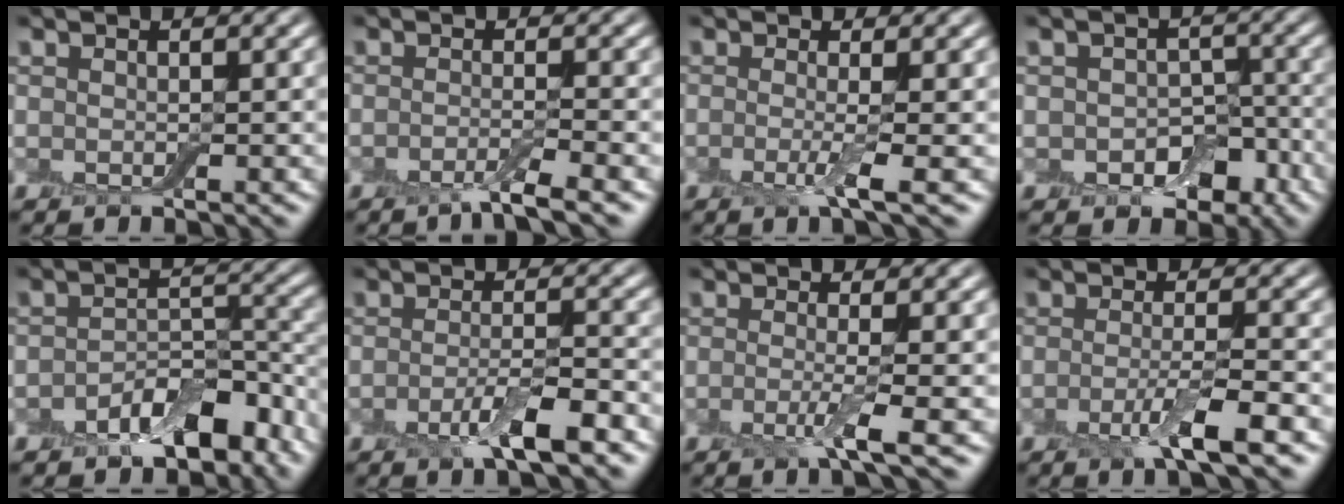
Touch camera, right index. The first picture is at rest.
{"total": 2.8, "force": [-1.7, 0.4, 2.3], "torque": [-0.030, -0.003, -0.041]}
{"total": 2.7, "force": [-0.5, 0.5, 2.6], "torque": [-0.049, -0.010, -0.014]}
{"total": 4.9, "force": [-1.9, 3.5, 2.8], "torque": [-0.032, -0.010, -0.031]}
{"total": 6.3, "force": [-3.5, 3.2, 4.1], "torque": [-0.059, 0.002, -0.066]}
{"total": 4.1, "force": [-2.0, 1.0, 3.4], "torque": [-0.065, -0.001, -0.039]}
{"total": 2.9, "force": [-0.7, 0.5, 2.8], "torque": [-0.051, -0.008, -0.019]}
{"total": 3.9, "force": [-1.7, 0.7, 3.5], "torque": [-0.063, -0.004, -0.037]}